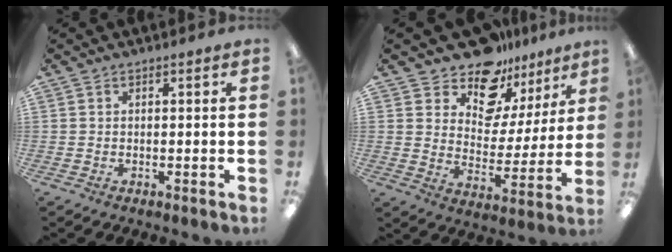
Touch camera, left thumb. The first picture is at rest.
{"total": 14.4, "force": [12.1, 6.8, 3.7], "torque": [-0.070, -0.101, 0.219]}